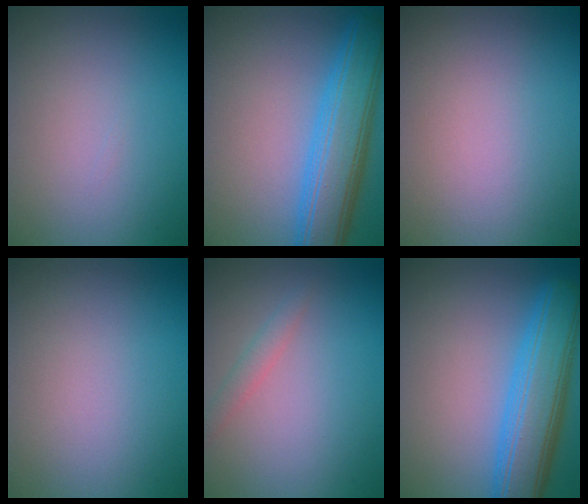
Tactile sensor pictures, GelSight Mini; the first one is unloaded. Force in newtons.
{"total": 7.5, "press": 7.5, "slide": 0.2}
{"total": 0.0}
{"total": 0.0}
{"total": 1.3, "press": 1.3, "slide": 0.1}
{"total": 7.6, "press": 7.6, "slide": 0.1}